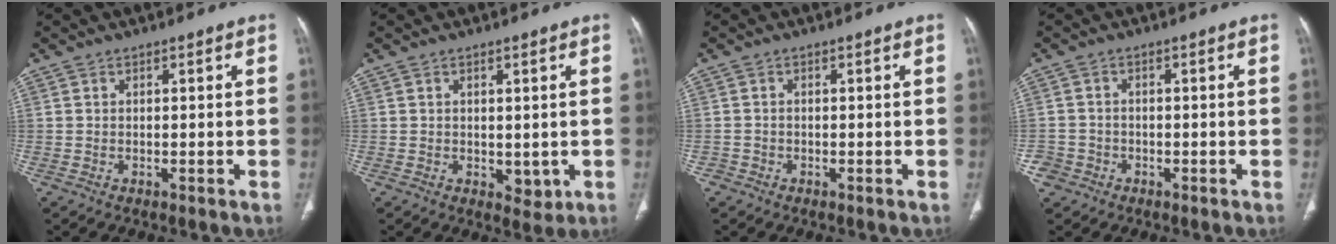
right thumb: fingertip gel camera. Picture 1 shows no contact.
{"total": 2.8, "force": [0.1, 2.0, 2.0], "torque": [-0.018, -0.008, 0.011]}
{"total": 1.2, "force": [-0.7, 0.9, -0.1], "torque": [0.000, 0.005, -0.018]}
{"total": 3.1, "force": [-1.6, 2.7, 0.1], "torque": [0.007, 0.015, -0.033]}